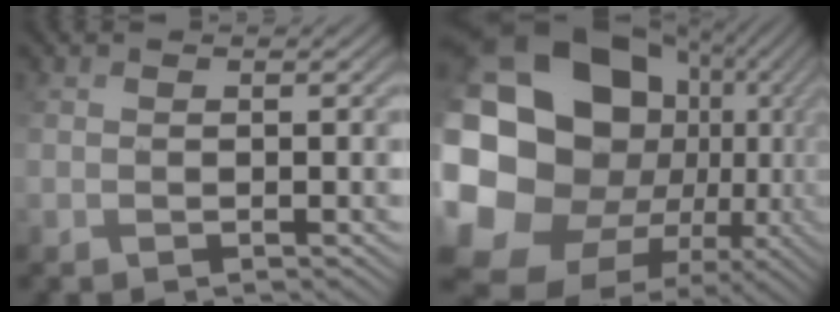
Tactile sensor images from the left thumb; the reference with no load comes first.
{"total": 23.1, "force": [-0.2, 19.5, 12.3], "torque": [-0.301, -0.060, -0.005]}